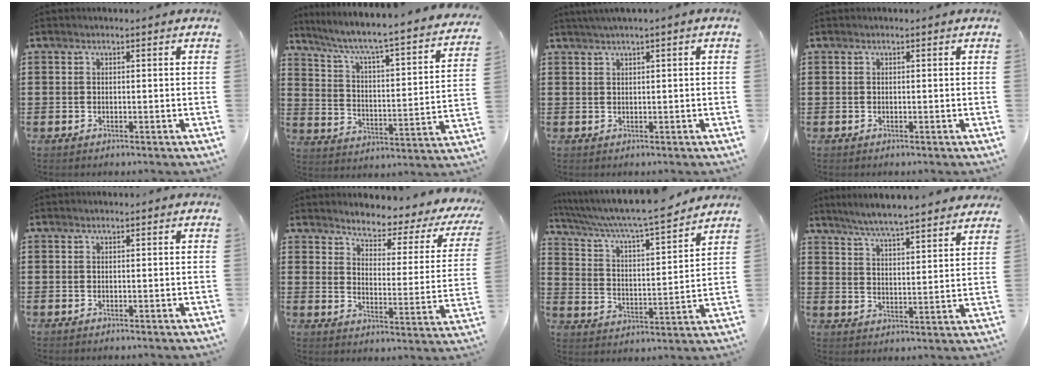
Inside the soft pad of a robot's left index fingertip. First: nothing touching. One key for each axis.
{"total": 4.5, "fx": 3.5, "fy": -0.1, "fz": 2.9, "tx": -0.074, "ty": -0.043, "tz": 0.046}
{"total": 1.2, "fx": 0.6, "fy": -0.2, "fz": 1.0, "tx": -0.018, "ty": -0.003, "tz": 0.012}
{"total": 0.0}
{"total": 0.0}
{"total": 3.1, "fx": 2.8, "fy": 0.7, "fz": 1.0, "tx": -0.033, "ty": -0.031, "tz": 0.035}
{"total": 7.3, "fx": 6.5, "fy": -0.1, "fz": 3.3, "tx": -0.092, "ty": -0.045, "tz": 0.105}
{"total": 5.4, "fx": 5.2, "fy": -0.6, "fz": 1.4, "tx": -0.050, "ty": -0.032, "tz": 0.089}